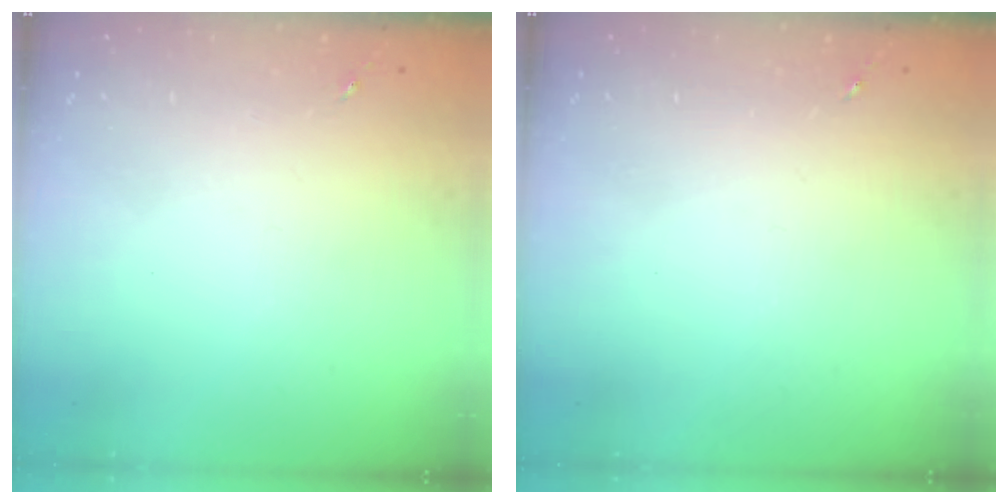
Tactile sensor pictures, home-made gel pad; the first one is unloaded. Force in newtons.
{"total": 0.0}